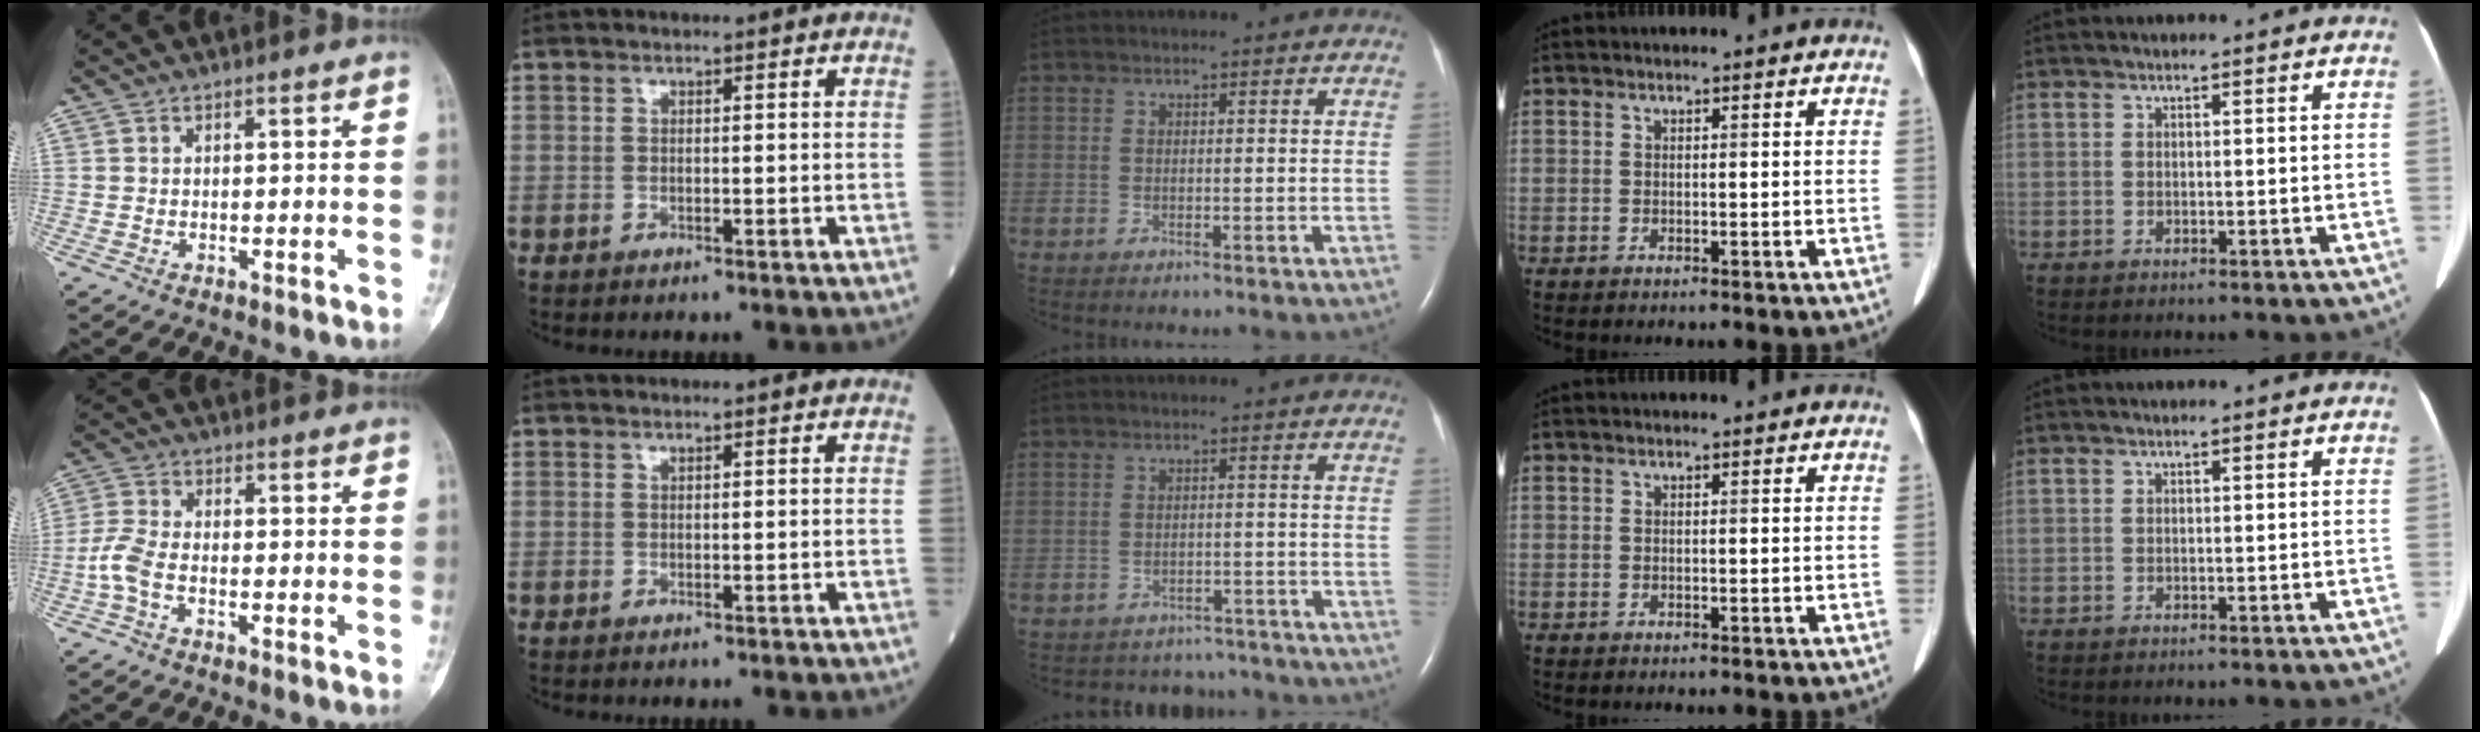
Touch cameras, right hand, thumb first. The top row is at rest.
{"thumb": {"total": 4.5, "force": [-1.9, 1.9, 3.6], "torque": [-0.093, 0.010, -0.049]}, "middle": {"total": 7.4, "force": [-6.8, 2.9, 0.0], "torque": [-0.001, 0.019, -0.077]}}